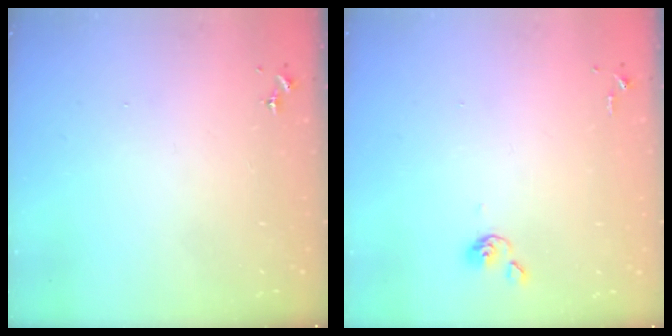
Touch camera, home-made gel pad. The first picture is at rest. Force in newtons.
{"total": 3.8, "press": 3.7, "slide": 0.9}